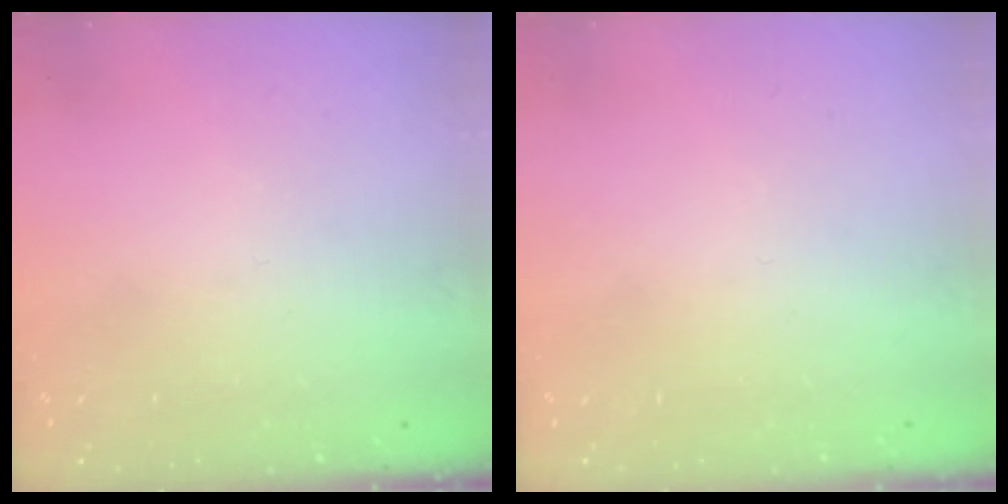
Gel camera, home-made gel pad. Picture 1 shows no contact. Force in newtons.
{"total": 1.5, "press": 1.5, "slide": 0.1}